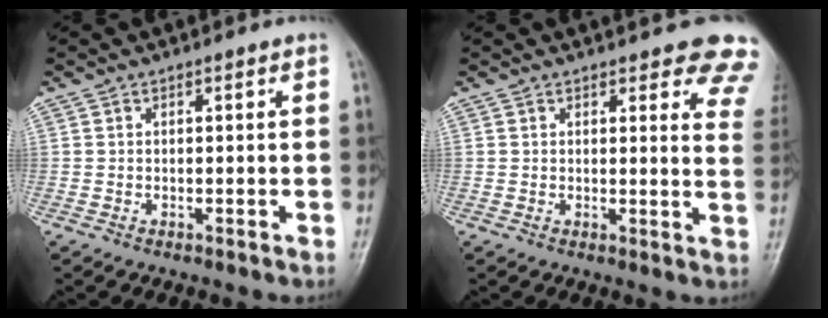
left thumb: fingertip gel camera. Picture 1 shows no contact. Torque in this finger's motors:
{"motor_torque": [0.79, 0.66, 1.43, -1.34, 0.05]}